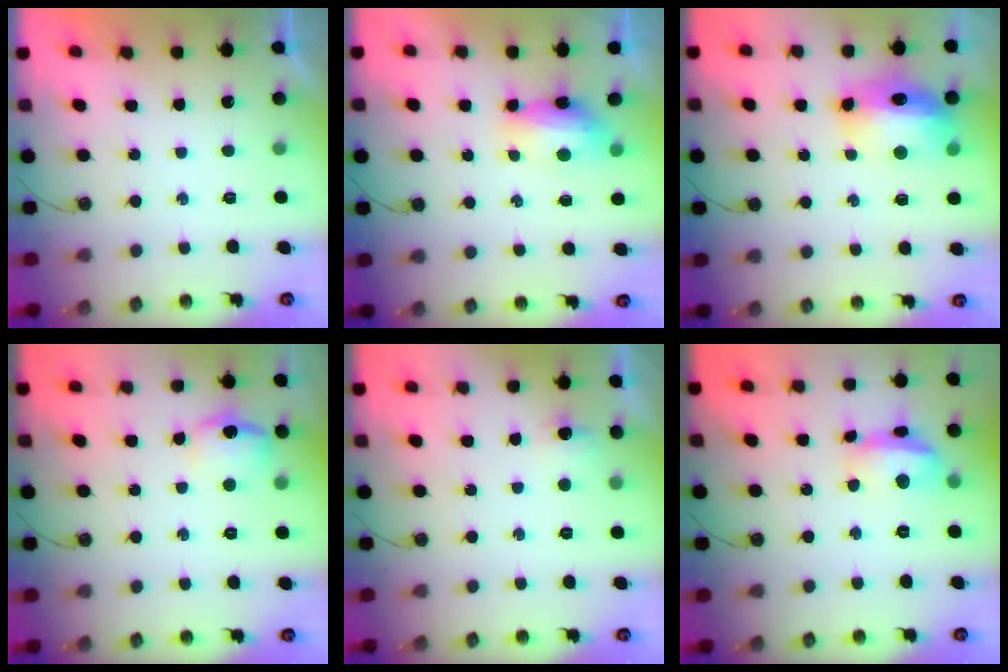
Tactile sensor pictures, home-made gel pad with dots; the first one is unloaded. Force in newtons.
{"total": 11.0, "press": 8.8, "slide": 6.6}
{"total": 13.9, "press": 13.6, "slide": 2.6}
{"total": 11.1, "press": 11.1, "slide": 0.9}
{"total": 5.4, "press": 5.4, "slide": 0.8}
{"total": 12.4, "press": 12.3, "slide": 1.6}